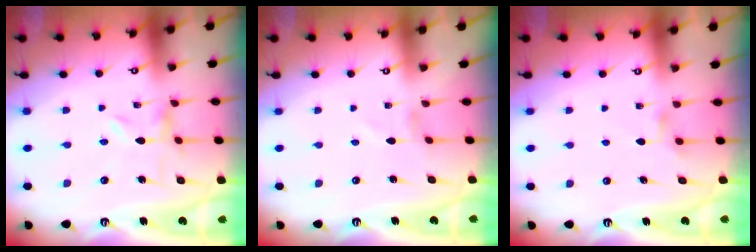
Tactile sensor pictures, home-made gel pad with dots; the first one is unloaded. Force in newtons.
{"total": 1.0, "press": 1.0, "slide": 0.1}
{"total": 3.0, "press": 3.0, "slide": 0.5}